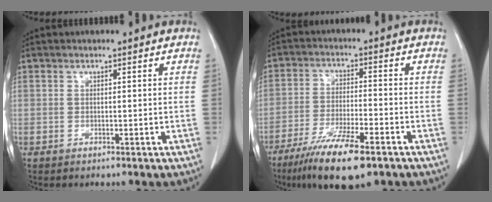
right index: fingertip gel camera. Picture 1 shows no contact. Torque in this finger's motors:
{"motor_torque": [0.39, -0.42, 0.69, 0.14]}